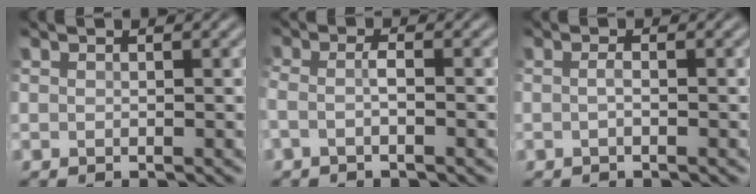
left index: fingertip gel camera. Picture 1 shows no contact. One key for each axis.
{"total": 1.6, "fx": -0.8, "fy": 0.3, "fz": 1.3, "tx": -0.030, "ty": 0.001, "tz": -0.021}
{"total": 0.8, "fx": -0.4, "fy": 0.2, "fz": 0.6, "tx": -0.018, "ty": 0.001, "tz": -0.010}